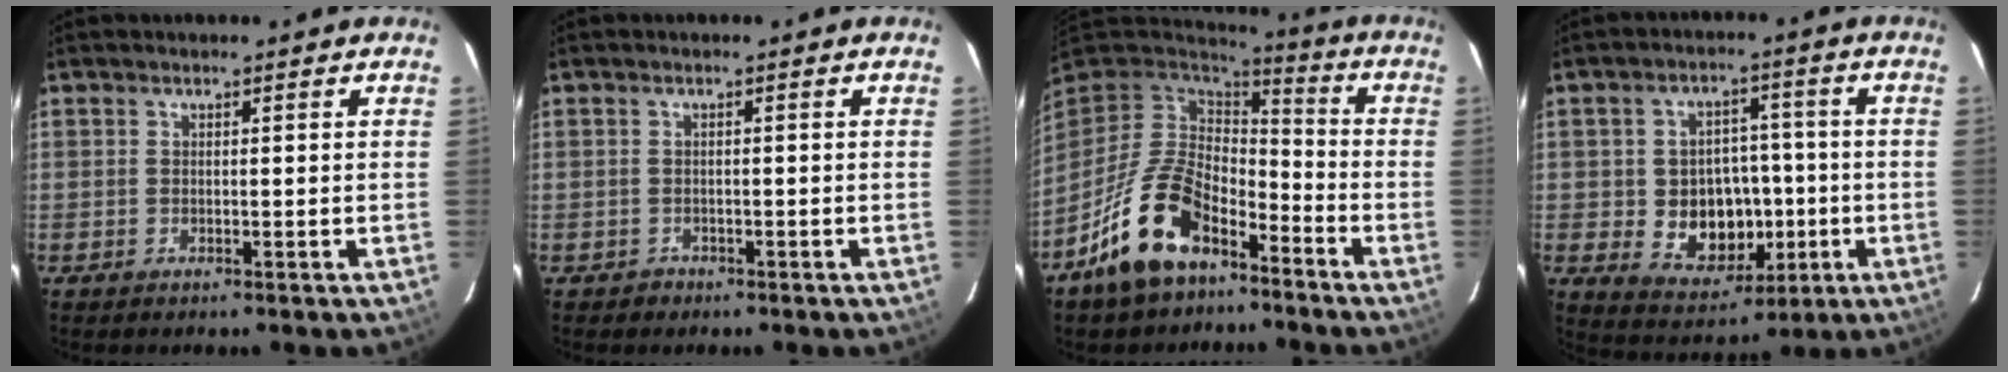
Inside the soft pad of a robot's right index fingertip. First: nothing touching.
{"total": 1.5, "force": [-0.9, 1.2, 0.0], "torque": [0.000, 0.004, -0.011]}
{"total": 16.7, "force": [-9.8, 9.1, 10.1], "torque": [-0.206, 0.000, -0.165]}
{"total": 11.5, "force": [-2.2, 9.2, 6.5], "torque": [-0.135, 0.008, -0.013]}